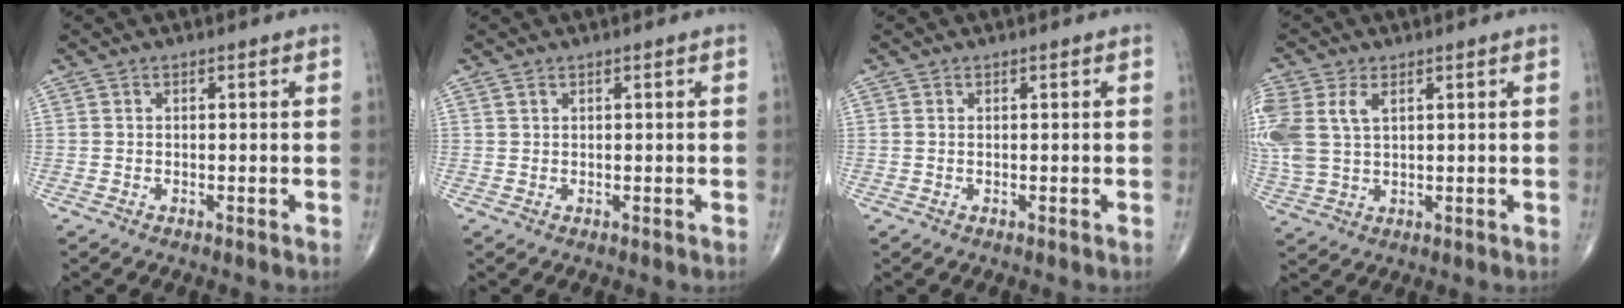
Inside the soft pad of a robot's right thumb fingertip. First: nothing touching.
{"total": 0.5, "force": [0.4, 0.3, 0.2], "torque": [-0.004, 0.001, 0.008]}
{"total": 0.0}
{"total": 11.3, "force": [3.1, 7.0, 8.2], "torque": [-0.219, 0.008, 0.071]}